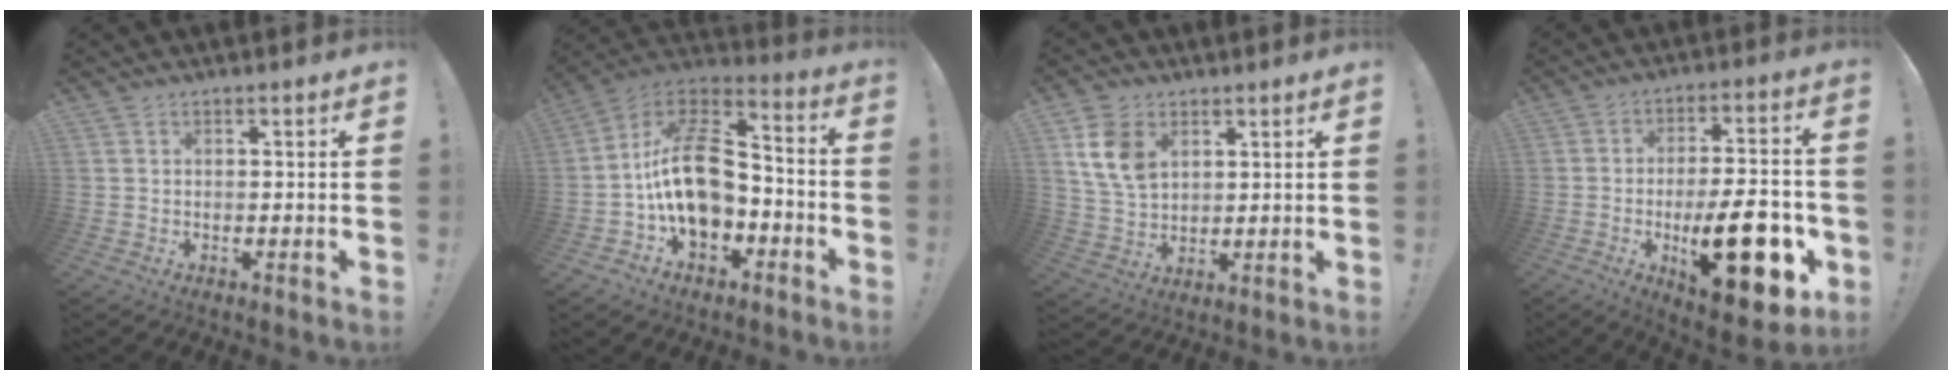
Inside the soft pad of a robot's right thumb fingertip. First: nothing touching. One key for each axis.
{"total": 19.3, "fx": -1.7, "fy": 13.0, "fz": 14.1, "tx": -0.245, "ty": 0.024, "tz": -0.020}
{"total": 11.3, "fx": 4.8, "fy": 7.9, "fz": 6.5, "tx": -0.113, "ty": -0.008, "tz": 0.095}
{"total": 22.3, "fx": -6.6, "fy": 8.8, "fz": 19.5, "tx": -0.280, "ty": 0.032, "tz": -0.089}